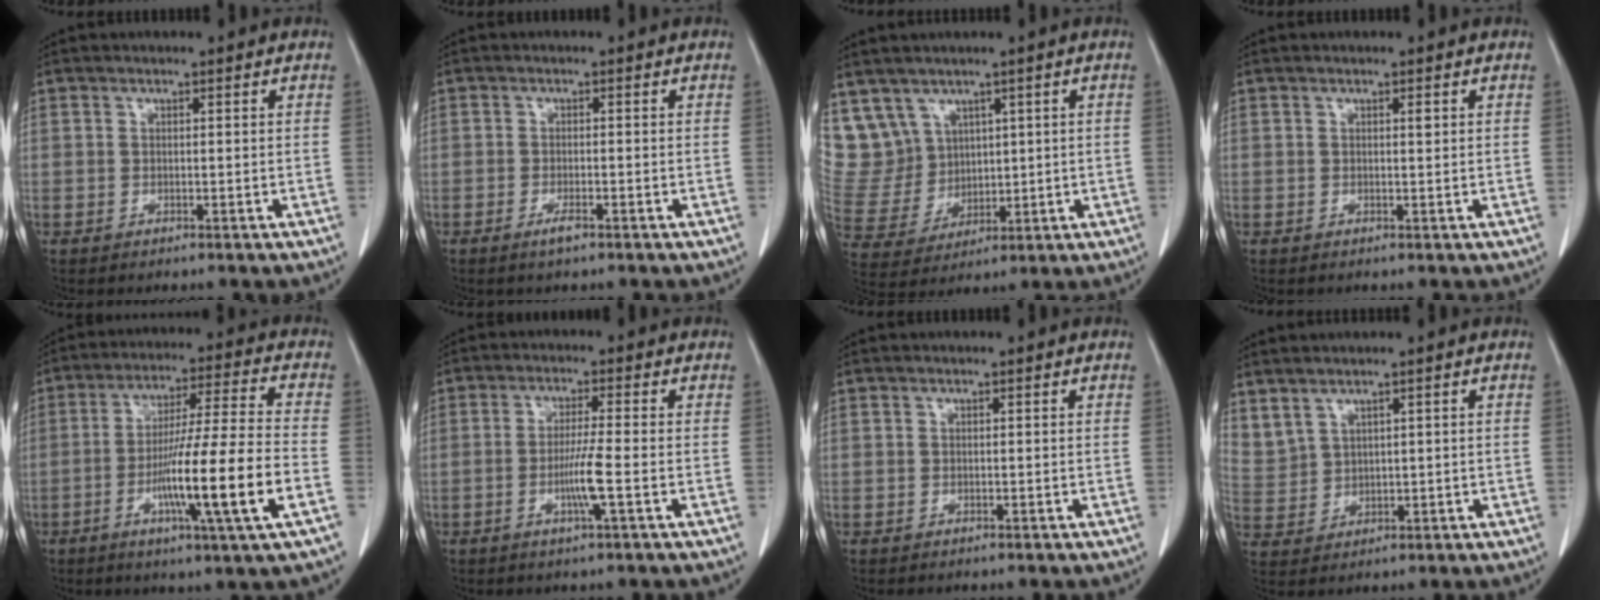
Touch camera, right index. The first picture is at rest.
{"total": 1.7, "force": [-1.1, 0.3, 1.3], "torque": [-0.026, -0.003, -0.018]}
{"total": 11.2, "force": [6.2, 9.3, 1.6], "torque": [-0.058, 0.049, 0.153]}
{"total": 0.7, "force": [0.3, 0.1, 0.6], "torque": [-0.011, -0.001, 0.003]}
{"total": 15.4, "force": [-4.8, -1.0, 14.6], "torque": [-0.260, -0.013, -0.087]}
{"total": 5.0, "force": [-1.4, -0.6, 4.8], "torque": [-0.091, -0.010, -0.030]}
{"total": 0.0}
{"total": 5.9, "force": [4.0, 3.7, 2.3], "torque": [-0.069, 0.007, 0.104]}